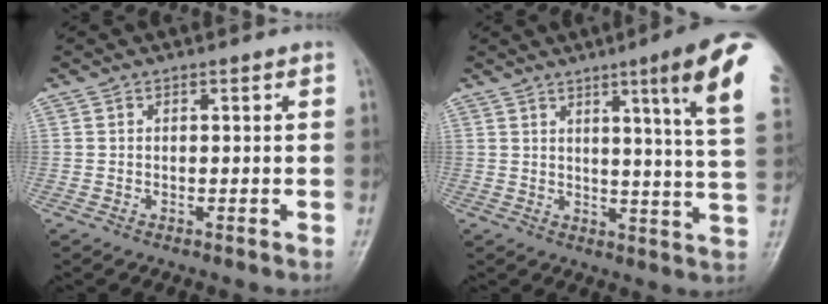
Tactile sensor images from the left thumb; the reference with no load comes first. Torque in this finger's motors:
{"motor_torque": [0.82, 0.50, 1.45, -1.33, 0.18]}